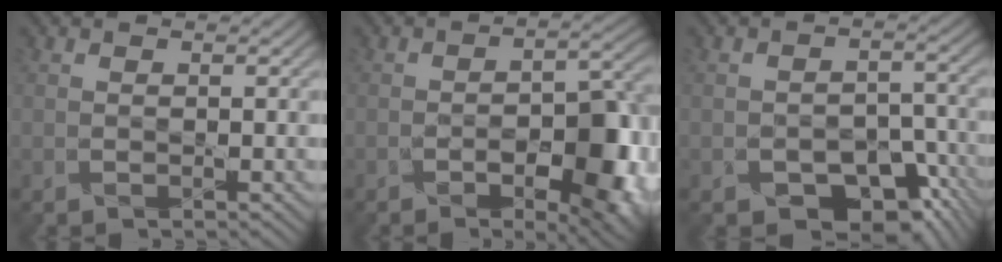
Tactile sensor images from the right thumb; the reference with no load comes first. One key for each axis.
{"total": 11.2, "fx": -4.9, "fy": 4.7, "fz": 9.0, "tx": -0.119, "ty": -0.006, "tz": -0.060}
{"total": 9.9, "fx": -6.5, "fy": 5.9, "fz": 4.6, "tx": -0.054, "ty": -0.010, "tz": -0.086}